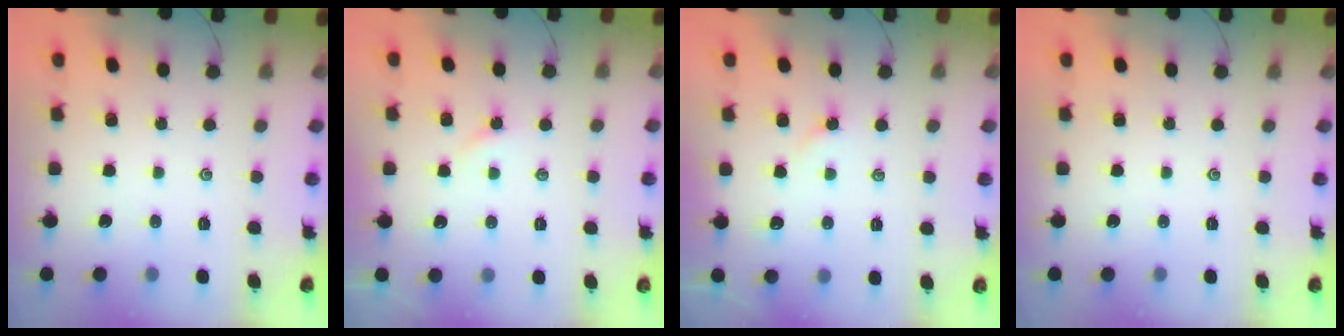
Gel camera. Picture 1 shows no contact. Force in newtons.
{"total": 3.0, "press": 2.9, "slide": 0.6}
{"total": 3.1, "press": 3.1, "slide": 0.5}
{"total": 0.0}